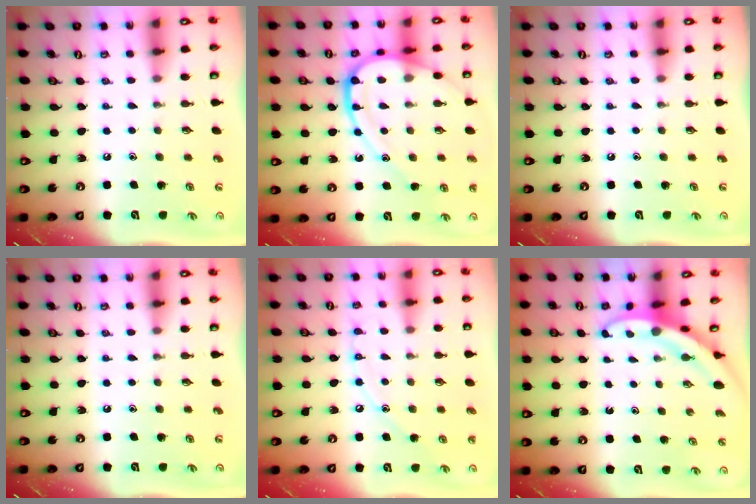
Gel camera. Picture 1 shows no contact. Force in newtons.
{"total": 15.3, "press": 15.3, "slide": 1.4}
{"total": 0.0}
{"total": 0.0}
{"total": 7.4, "press": 7.3, "slide": 0.6}
{"total": 3.3, "press": 3.3, "slide": 0.3}